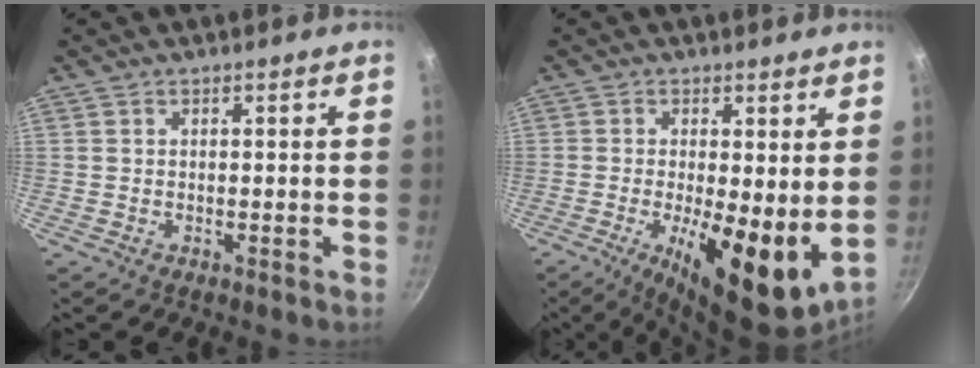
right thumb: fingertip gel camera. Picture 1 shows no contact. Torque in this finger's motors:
{"motor_torque": [2.53, 2.46, 2.09, -0.19, 0.56]}